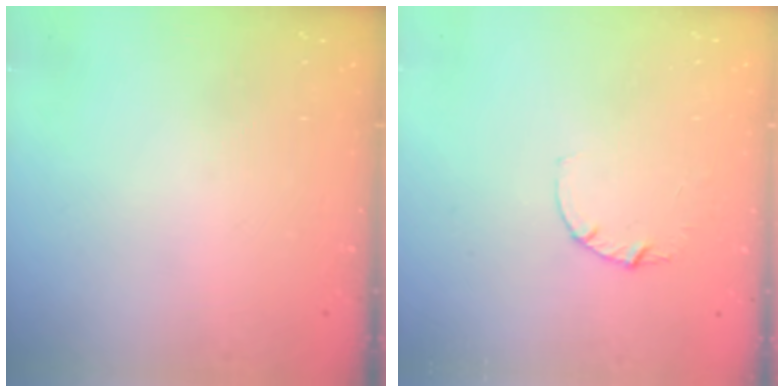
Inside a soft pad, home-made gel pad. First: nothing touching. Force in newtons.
{"total": 2.8, "press": 2.8, "slide": 0.3}